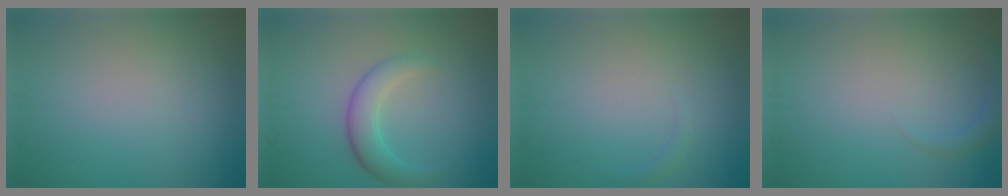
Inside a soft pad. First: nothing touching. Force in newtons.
{"total": 3.3, "press": 3.3, "slide": 0.1}
{"total": 0.6, "press": 0.6, "slide": 0.1}
{"total": 1.5, "press": 1.5, "slide": 0.1}